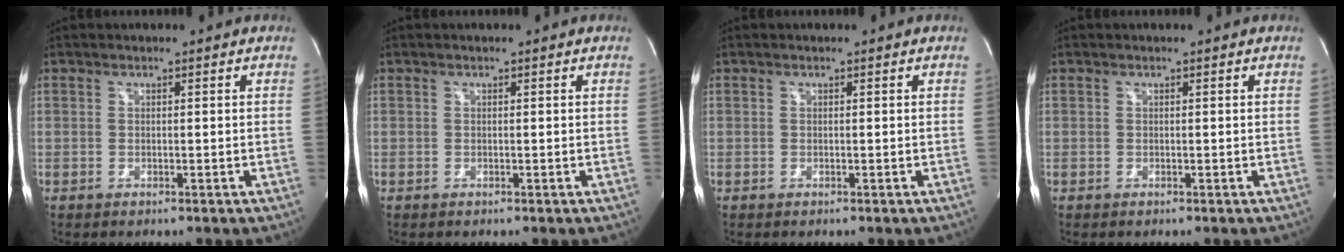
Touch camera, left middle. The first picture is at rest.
{"total": 0.0}
{"total": 0.0}
{"total": 0.0}